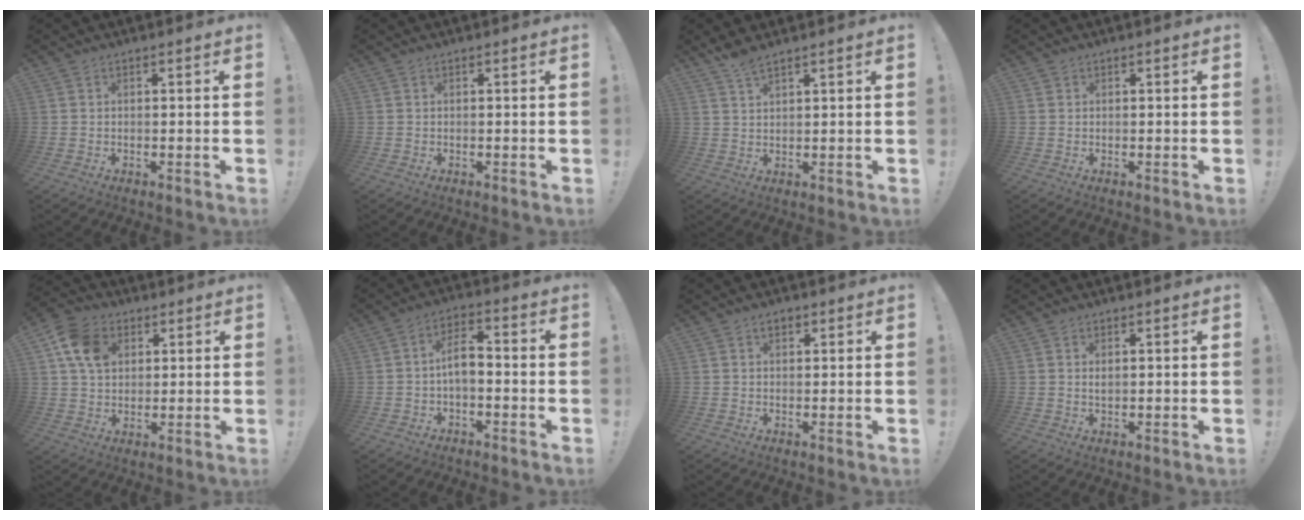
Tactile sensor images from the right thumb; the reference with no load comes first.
{"total": 0.0}
{"total": 3.9, "force": [3.2, 0.6, 2.0], "torque": [-0.029, -0.021, 0.054]}
{"total": 0.5, "force": [0.3, 0.4, 0.0], "torque": [0.007, -0.002, 0.005]}
{"total": 11.3, "force": [4.4, 8.6, 5.9], "torque": [-0.104, -0.004, 0.088]}
{"total": 7.3, "force": [-1.1, 3.6, 6.3], "torque": [-0.107, 0.008, -0.019]}
{"total": 2.3, "force": [1.2, 1.4, 1.4], "torque": [-0.026, 0.003, 0.022]}
{"total": 1.1, "force": [0.5, 0.7, 0.8], "torque": [-0.008, -0.001, 0.007]}